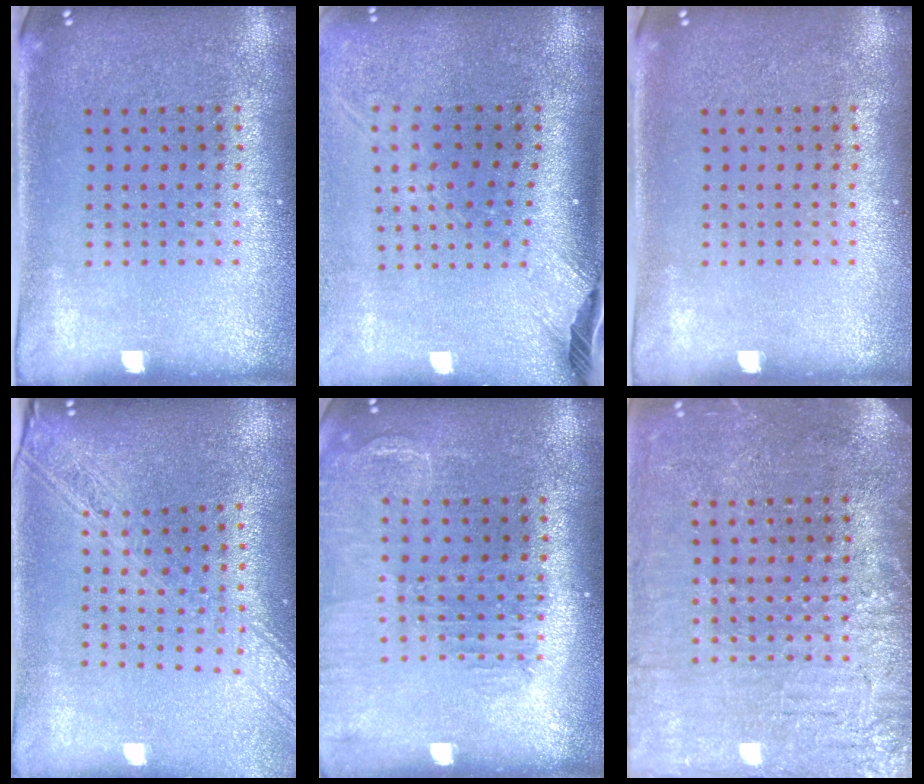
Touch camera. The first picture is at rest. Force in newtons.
{"total": 2.6, "press": 1.8, "slide": 1.8}
{"total": 0.0}
{"total": 2.1, "press": 1.8, "slide": 1.1}
{"total": 1.5, "press": 1.4, "slide": 0.2}
{"total": 3.8, "press": 3.5, "slide": 1.6}